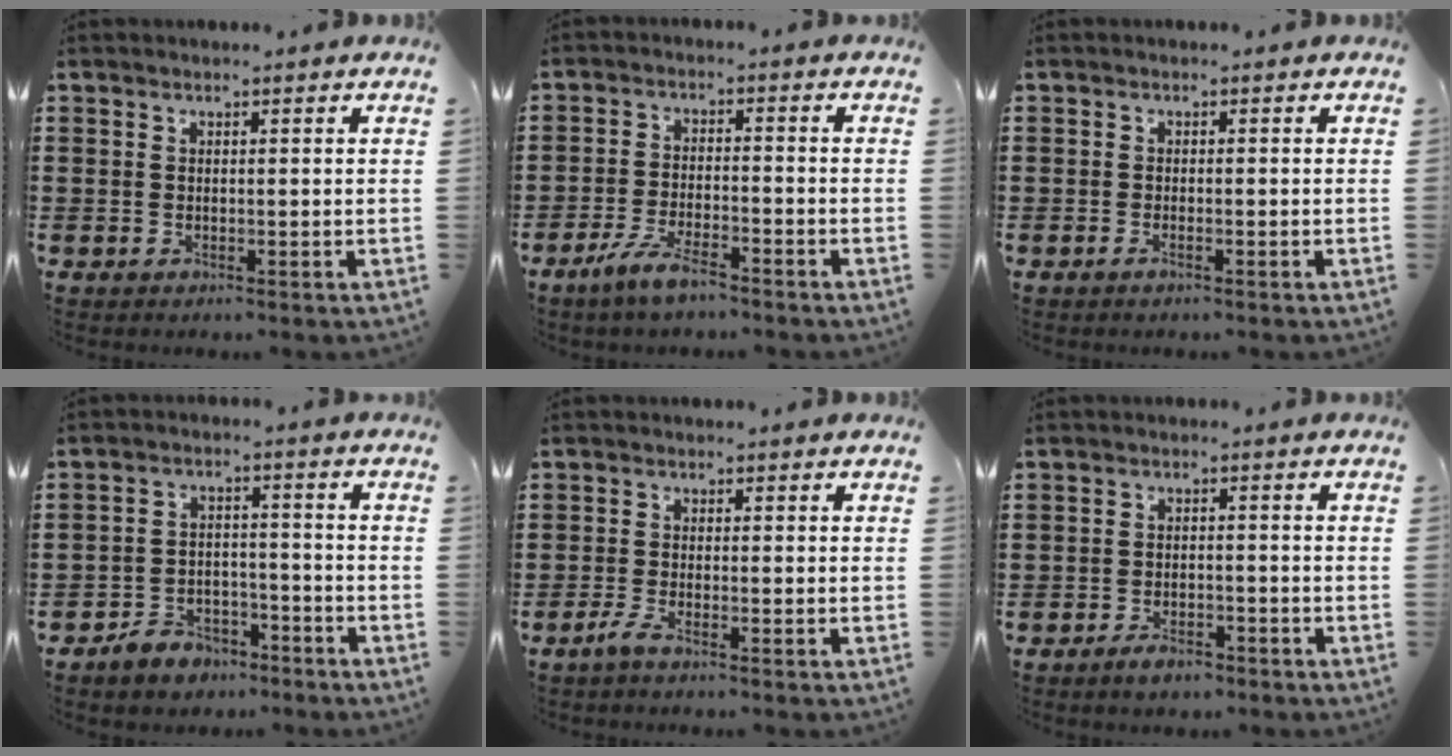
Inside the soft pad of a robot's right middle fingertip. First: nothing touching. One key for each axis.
{"total": 5.1, "fx": -4.0, "fy": 0.9, "fz": 3.1, "tx": -0.077, "ty": -0.006, "tz": -0.079}
{"total": 0.7, "fx": -0.4, "fy": 0.1, "fz": 0.6, "tx": -0.012, "ty": -0.003, "tz": -0.006}
{"total": 4.5, "fx": -4.1, "fy": 1.7, "fz": 0.7, "tx": -0.012, "ty": 0.015, "tz": -0.082}
{"total": 2.2, "fx": -1.5, "fy": 0.2, "fz": 1.6, "tx": -0.041, "ty": -0.004, "tz": -0.033}
{"total": 2.6, "fx": -2.2, "fy": 0.9, "fz": 0.9, "tx": -0.017, "ty": 0.005, "tz": -0.044}